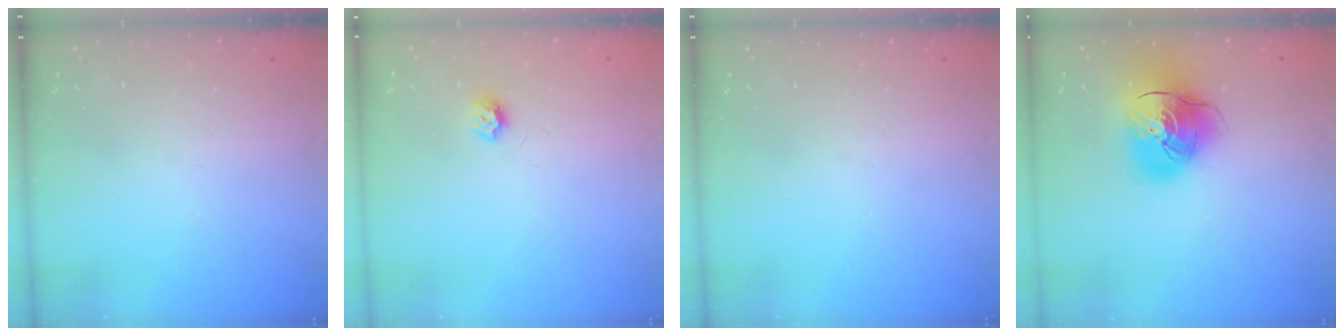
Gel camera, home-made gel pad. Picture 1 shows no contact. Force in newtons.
{"total": 4.6, "press": 4.6, "slide": 0.5}
{"total": 0.0}
{"total": 17.1, "press": 16.8, "slide": 2.9}